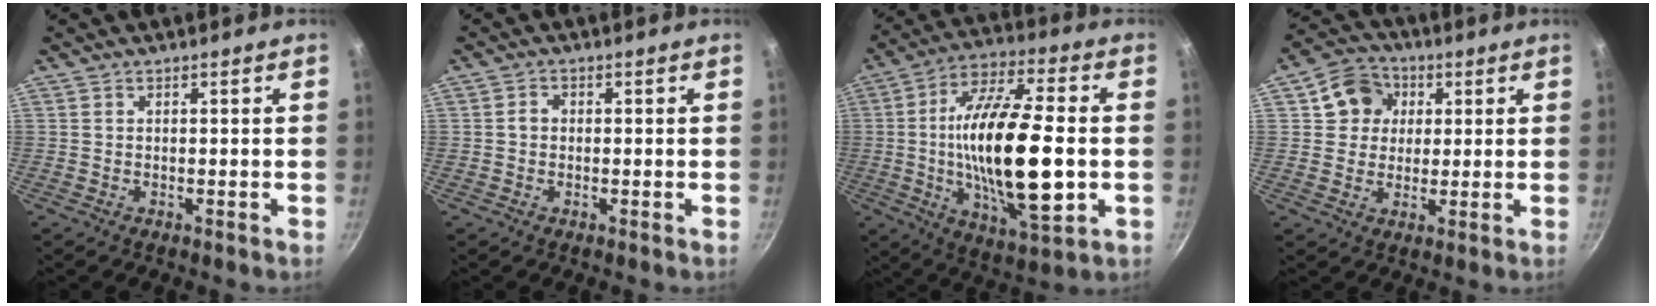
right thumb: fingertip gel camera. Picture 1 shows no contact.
{"total": 1.7, "force": [-0.1, 1.5, 0.9], "torque": [-0.012, 0.009, -0.003]}
{"total": 24.1, "force": [-1.7, 8.8, 22.4], "torque": [-0.400, 0.009, -0.034]}
{"total": 8.6, "force": [2.4, 7.6, 3.2], "torque": [-0.019, 0.011, 0.030]}